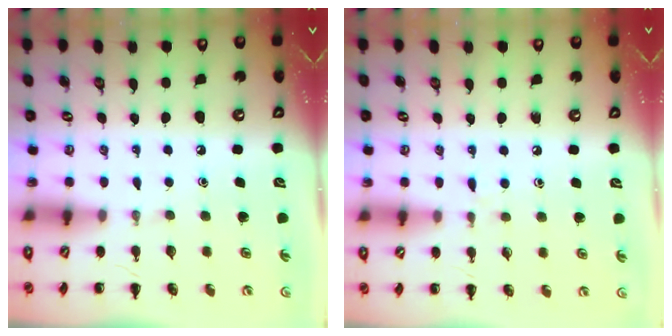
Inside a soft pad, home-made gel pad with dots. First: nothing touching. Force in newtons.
{"total": 4.4, "press": 3.9, "slide": 2.0}